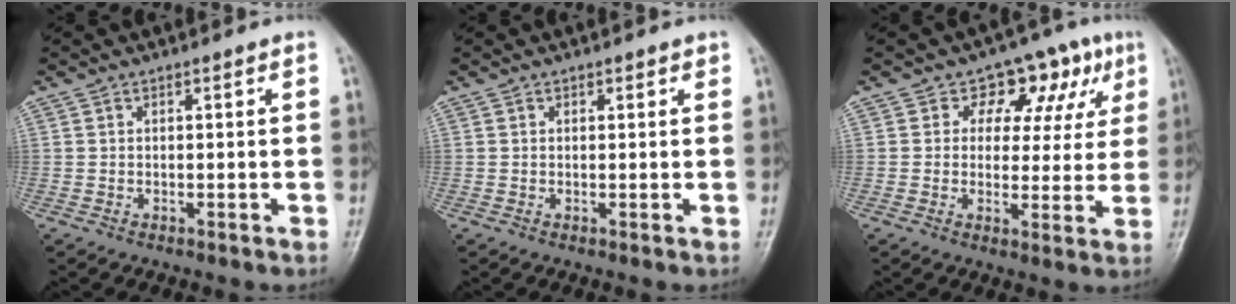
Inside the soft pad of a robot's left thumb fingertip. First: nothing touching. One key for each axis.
{"total": 0.8, "fx": 0.5, "fy": 0.5, "fz": 0.3, "tx": 0.004, "ty": -0.003, "tz": 0.004}
{"total": 10.8, "fx": 4.8, "fy": 7.7, "fz": 5.9, "tx": -0.012, "ty": -0.004, "tz": 0.058}